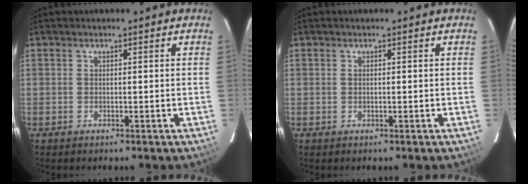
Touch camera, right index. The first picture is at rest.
{"total": 0.0}